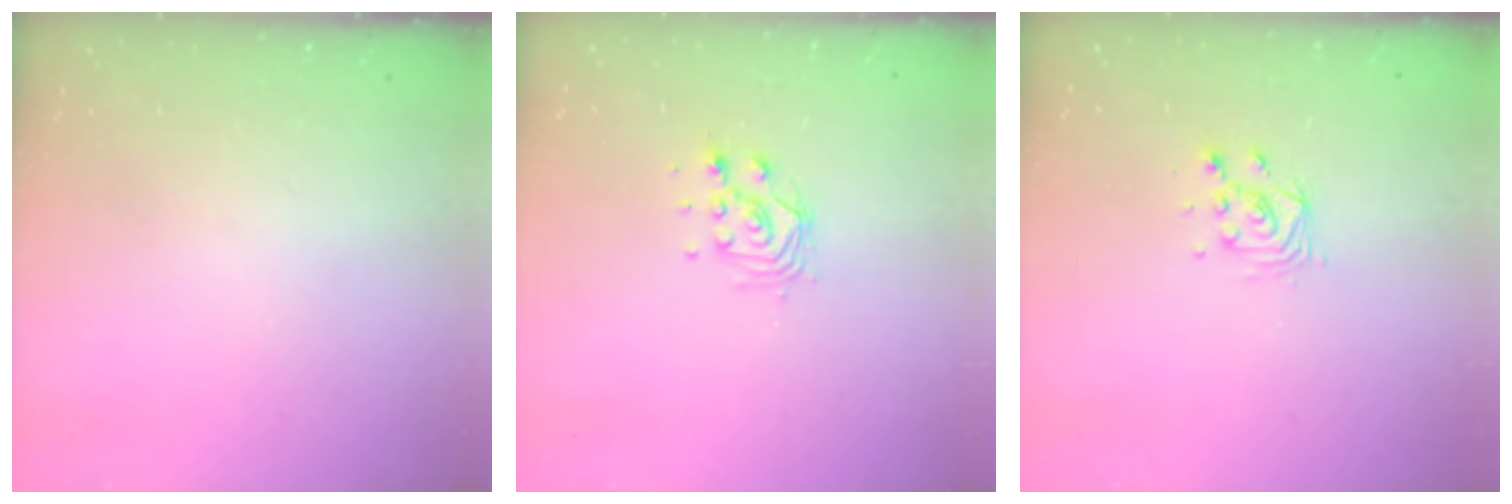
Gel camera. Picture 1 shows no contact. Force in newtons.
{"total": 7.4, "press": 7.4, "slide": 0.8}
{"total": 4.2, "press": 4.2, "slide": 0.3}